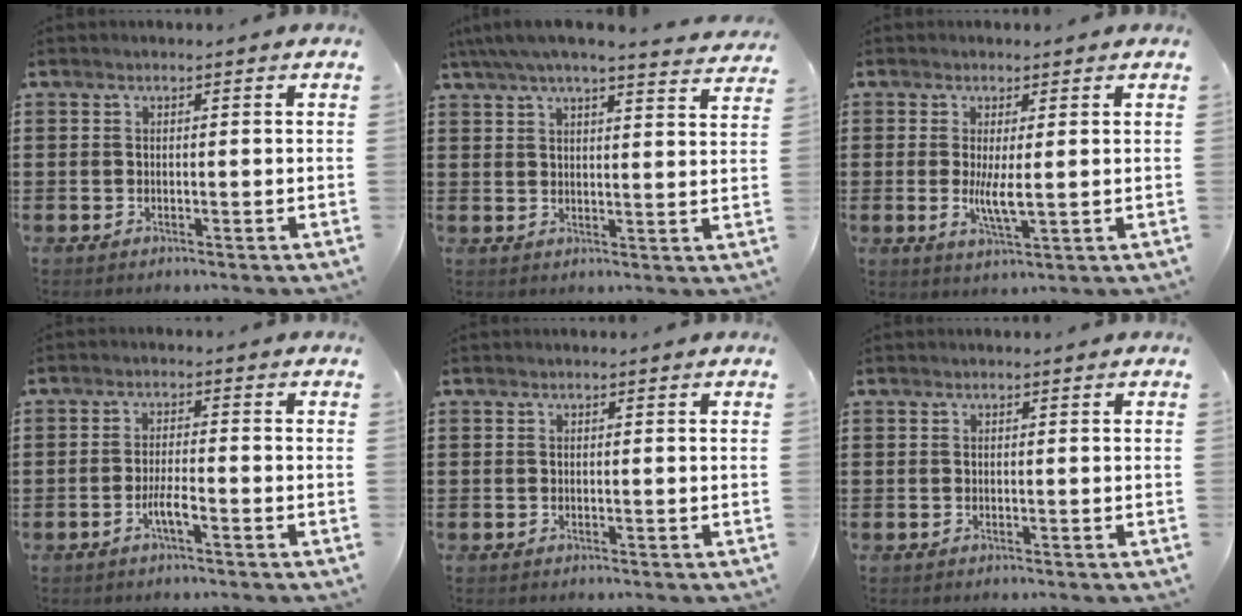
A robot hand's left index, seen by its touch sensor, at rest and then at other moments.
{"total": 5.1, "force": [4.6, 0.3, 2.2], "torque": [-0.060, -0.020, 0.081]}
{"total": 4.4, "force": [0.1, 0.7, 4.4], "torque": [-0.086, -0.006, 0.000]}
{"total": 3.4, "force": [-1.6, 0.6, 2.9], "torque": [-0.056, 0.001, -0.031]}
{"total": 0.0}
{"total": 0.0}